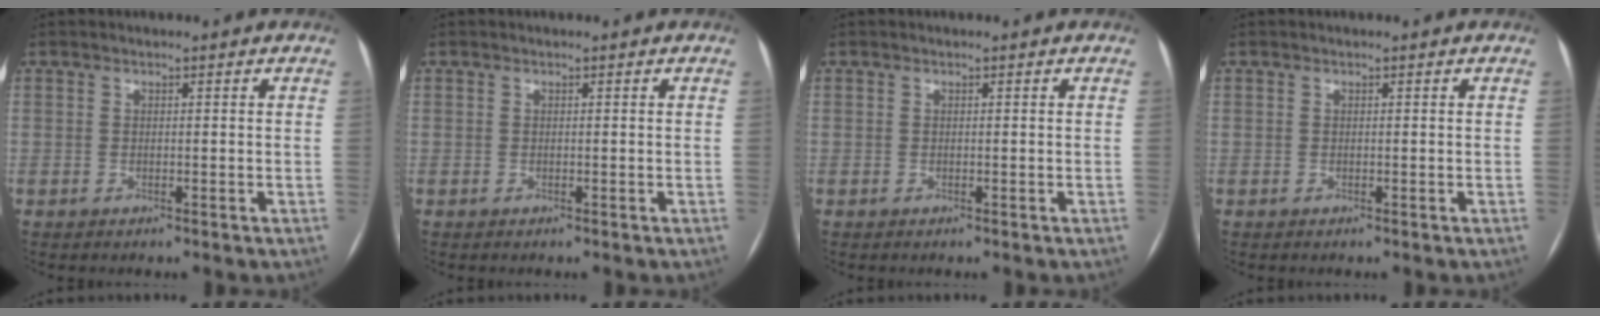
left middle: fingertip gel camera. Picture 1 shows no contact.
{"total": 0.0}
{"total": 0.0}
{"total": 0.0}